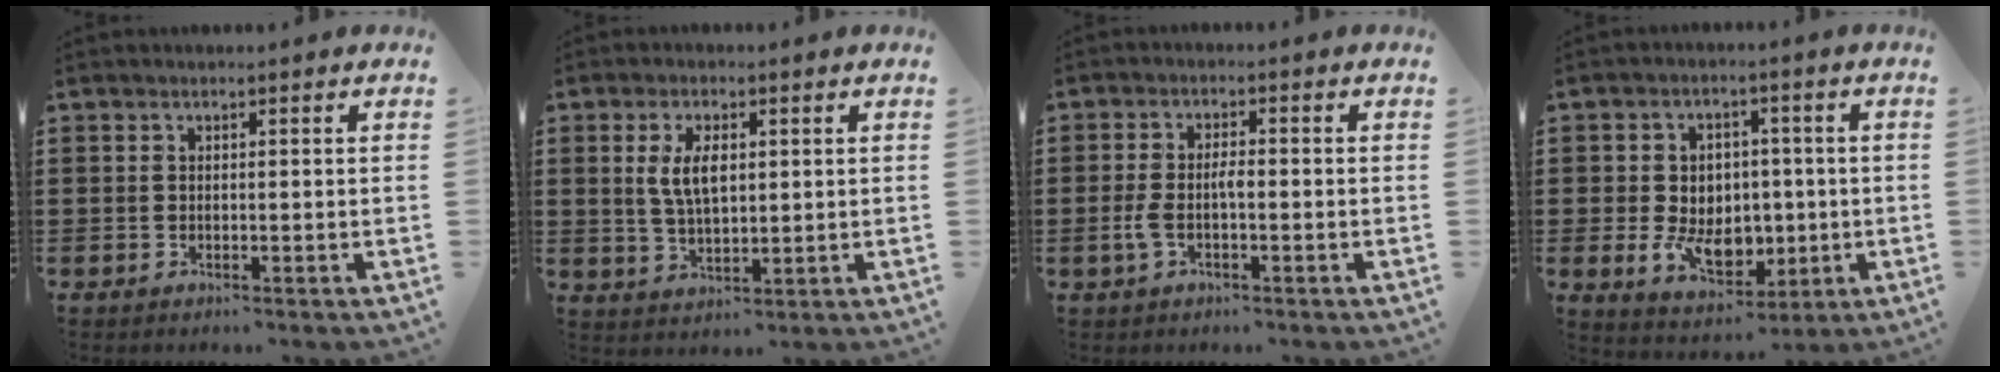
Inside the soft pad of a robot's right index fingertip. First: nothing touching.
{"total": 5.6, "force": [1.1, 2.6, 4.9], "torque": [-0.093, 0.005, 0.016]}
{"total": 3.3, "force": [-0.9, 1.0, 3.0], "torque": [-0.076, -0.004, -0.023]}
{"total": 8.1, "force": [-0.9, 6.2, 5.2], "torque": [-0.105, 0.015, -0.012]}